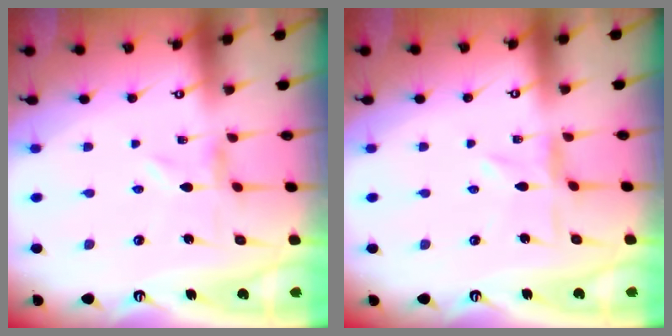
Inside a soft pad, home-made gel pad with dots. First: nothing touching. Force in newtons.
{"total": 2.7, "press": 2.7, "slide": 0.4}